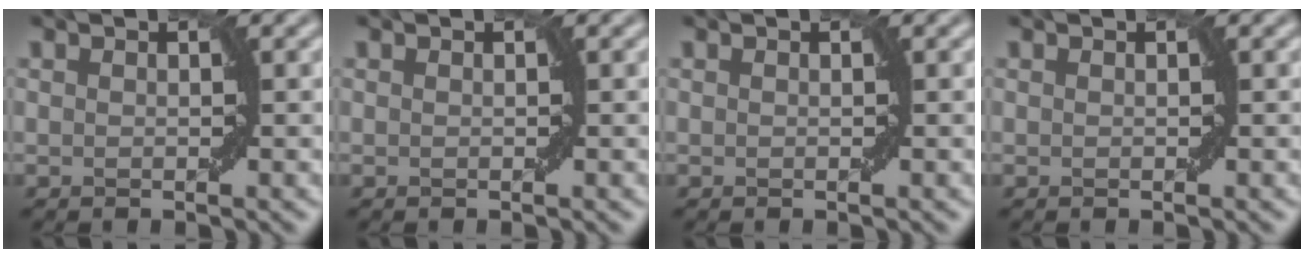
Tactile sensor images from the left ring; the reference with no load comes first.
{"total": 0.0}
{"total": 0.0}
{"total": 0.0}